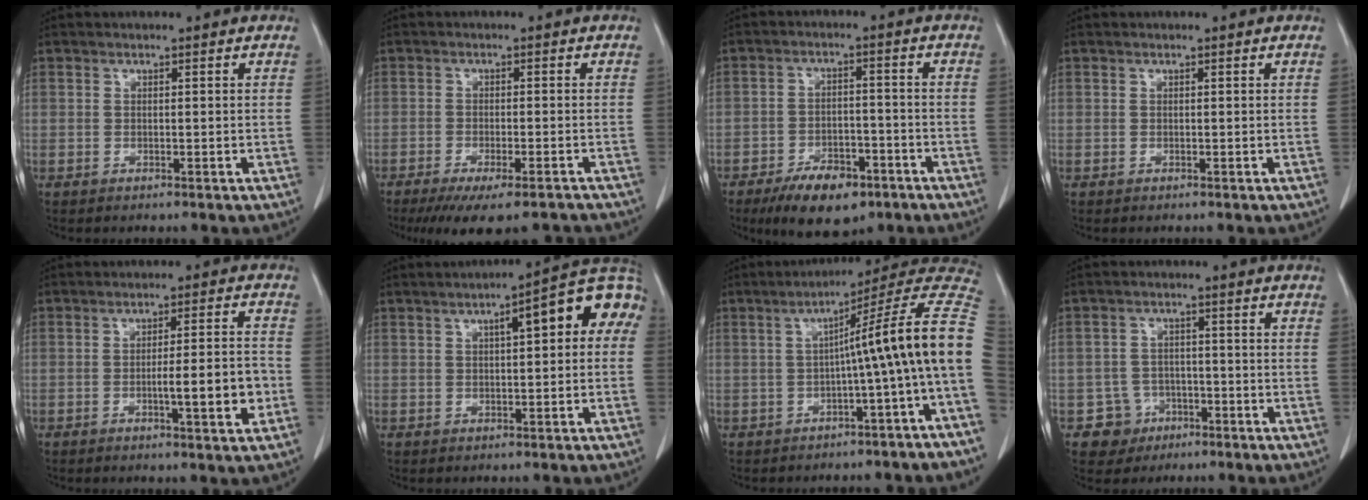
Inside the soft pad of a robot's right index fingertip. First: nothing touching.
{"total": 12.5, "force": [-10.5, 2.5, 6.4], "torque": [-0.088, -0.013, -0.144]}
{"total": 9.7, "force": [-6.4, 4.2, 5.9], "torque": [-0.096, -0.004, -0.103]}
{"total": 0.0}
{"total": 7.6, "force": [-2.3, 0.5, 7.3], "torque": [-0.105, 0.005, -0.030]}
{"total": 10.9, "force": [2.8, 2.3, 10.2], "torque": [-0.135, 0.042, 0.028]}
{"total": 13.4, "force": [-1.3, -1.7, 13.2], "torque": [-0.161, 0.039, -0.031]}
{"total": 5.0, "force": [-2.4, 4.3, -0.1], "torque": [0.007, 0.015, -0.035]}